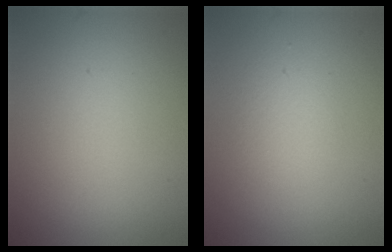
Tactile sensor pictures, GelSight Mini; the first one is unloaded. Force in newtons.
{"total": 1.4, "press": 1.4, "slide": 0.0}